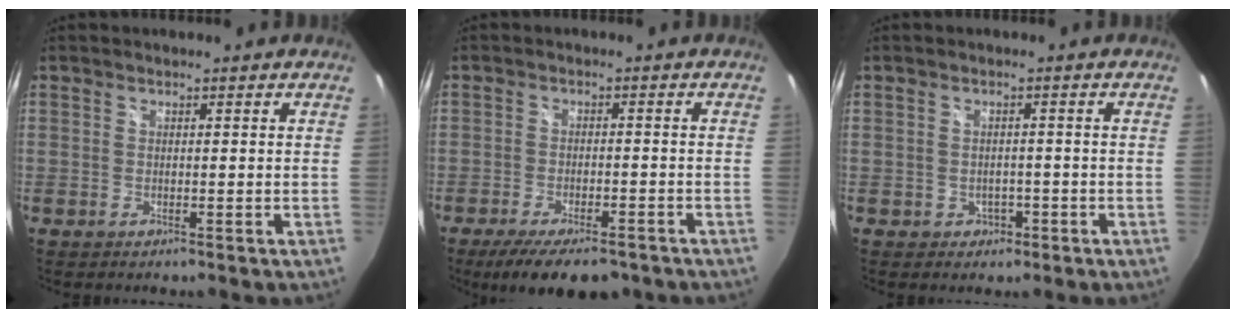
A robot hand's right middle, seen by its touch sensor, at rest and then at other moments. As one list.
[{"total": 10.0, "force": [-7.7, 2.7, 5.8], "torque": [-0.121, -0.026, -0.120]}, {"total": 2.8, "force": [-1.0, 2.5, 0.7], "torque": [-0.018, 0.006, -0.004]}]